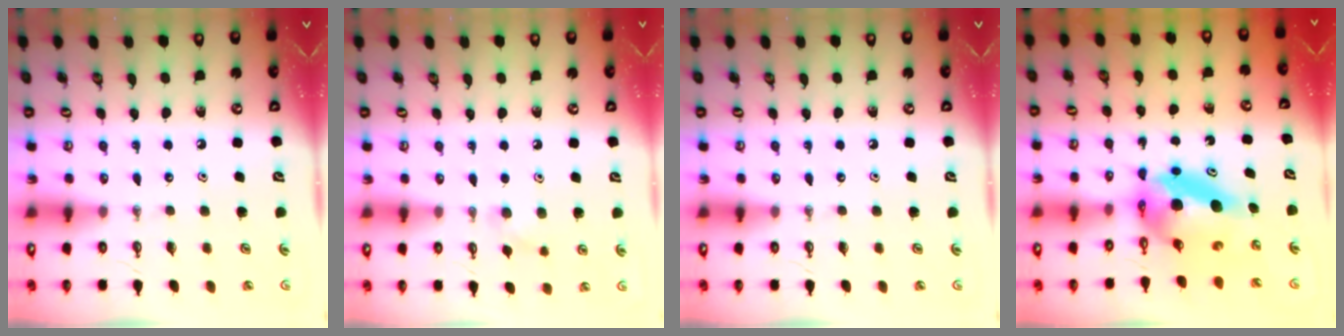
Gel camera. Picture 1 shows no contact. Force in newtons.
{"total": 5.6, "press": 5.5, "slide": 1.3}
{"total": 0.0}
{"total": 6.5, "press": 6.5, "slide": 0.5}